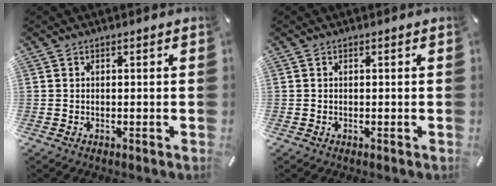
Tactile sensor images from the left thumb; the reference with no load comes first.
{"total": 0.0}